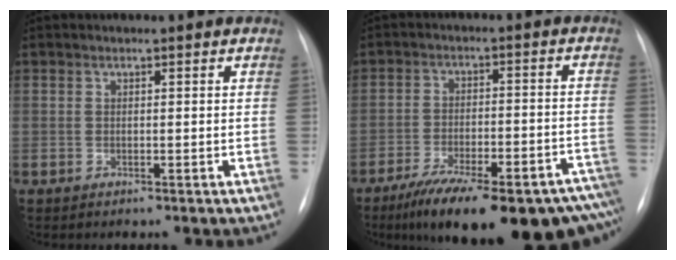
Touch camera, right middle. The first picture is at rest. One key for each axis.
{"total": 23.7, "fx": -17.7, "fy": 5.7, "fz": 14.8, "tx": -0.165, "ty": 0.005, "tz": -0.243}